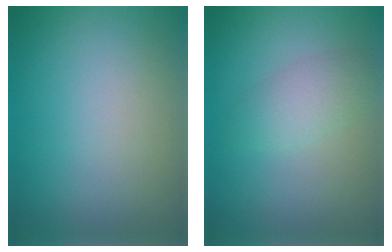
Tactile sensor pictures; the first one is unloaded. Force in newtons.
{"total": 2.3, "press": 2.3, "slide": 0.2}